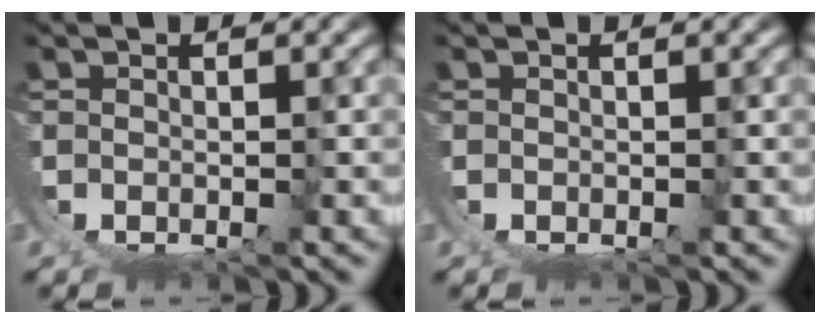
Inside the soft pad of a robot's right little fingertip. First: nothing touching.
{"total": 0.0}